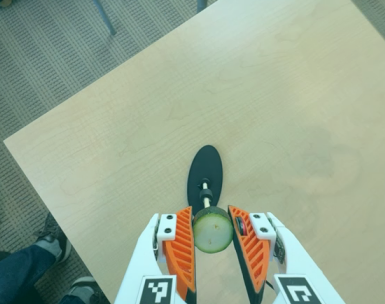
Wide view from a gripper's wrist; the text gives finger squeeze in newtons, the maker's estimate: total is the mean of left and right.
{"total": 9.6, "left": 9.9, "right": 9.4}